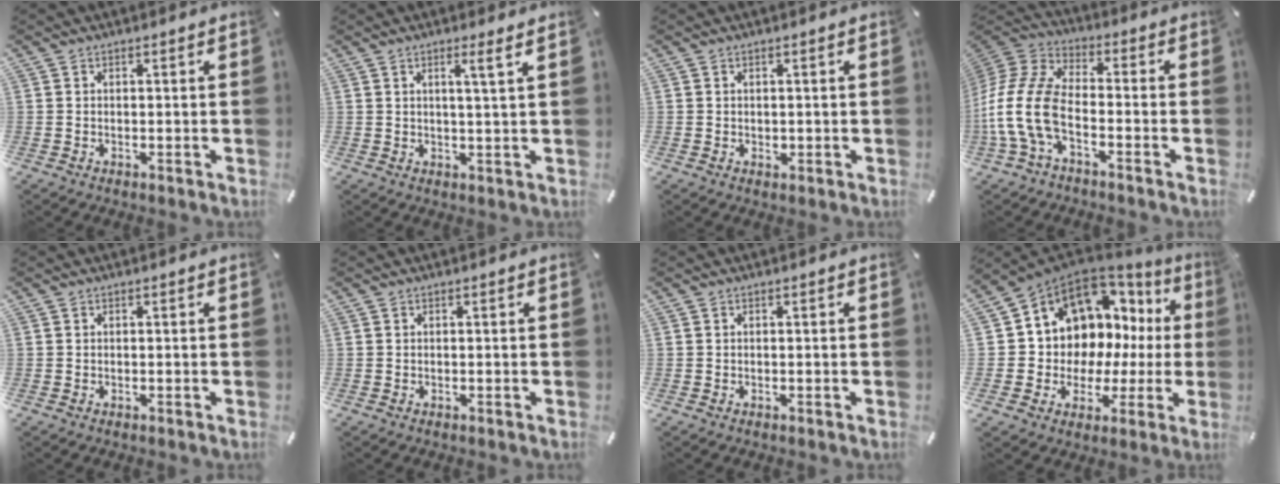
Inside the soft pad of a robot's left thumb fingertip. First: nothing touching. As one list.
[{"total": 3.9, "force": [1.9, -0.5, 3.4], "torque": [-0.070, -0.005, 0.029]}, {"total": 0.7, "force": [0.2, 0.7, 0.2], "torque": [-0.005, 0.002, 0.004]}, {"total": 13.3, "force": [-5.3, 7.5, 9.7], "torque": [-0.227, 0.006, -0.101]}, {"total": 0.0}, {"total": 0.0}, {"total": 0.0}, {"total": 10.8, "force": [5.7, 8.7, 3.1], "torque": [-0.067, -0.073, 0.114]}]